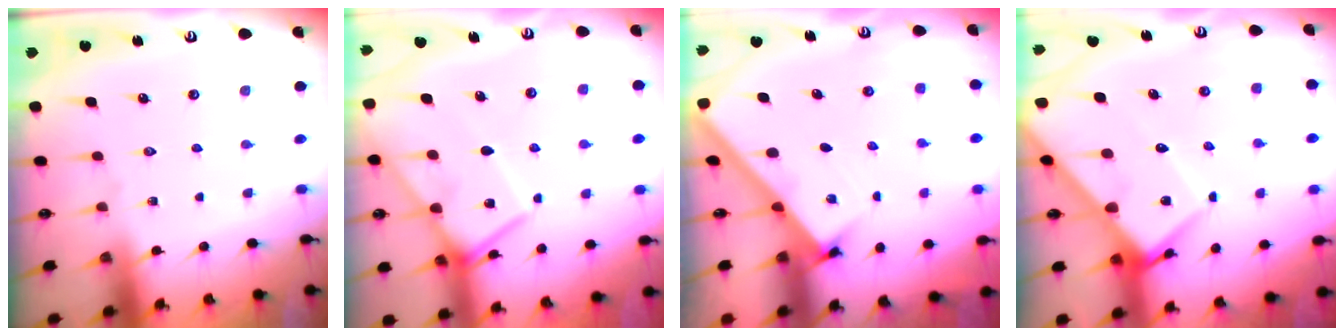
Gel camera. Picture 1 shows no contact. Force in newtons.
{"total": 10.7, "press": 10.7, "slide": 1.2}
{"total": 2.7, "press": 2.7, "slide": 0.4}
{"total": 11.3, "press": 11.2, "slide": 1.1}